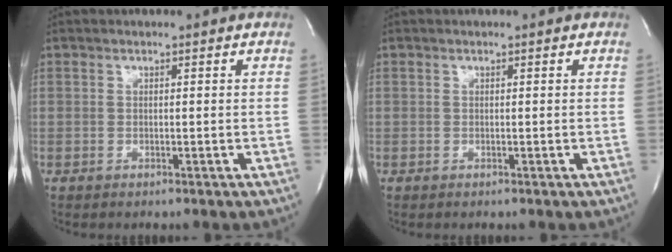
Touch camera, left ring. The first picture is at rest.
{"total": 0.0}